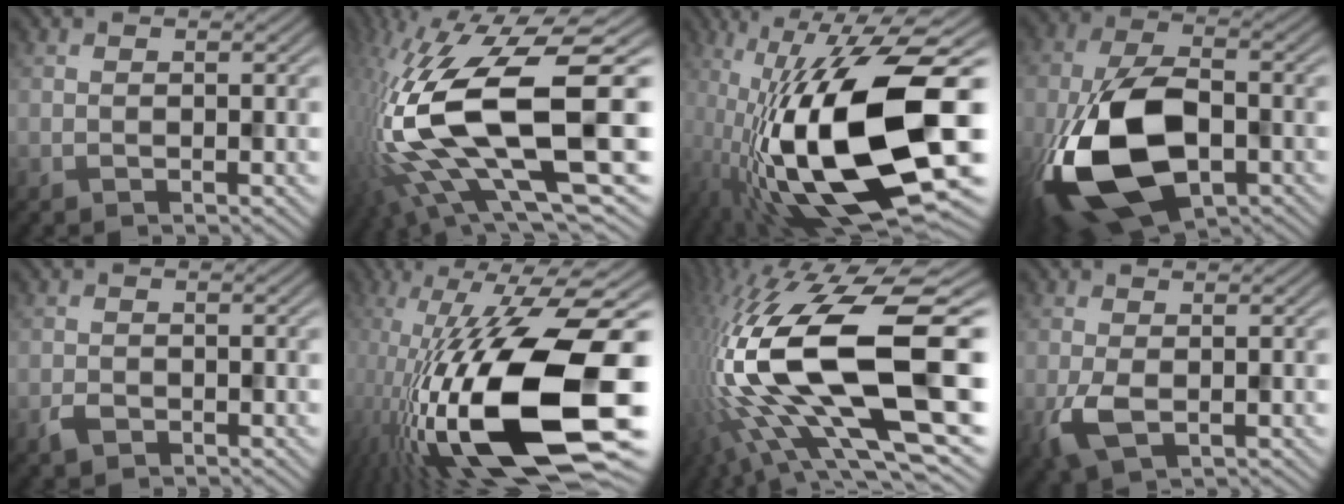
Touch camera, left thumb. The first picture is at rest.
{"total": 18.2, "force": [-1.4, 6.7, 16.8], "torque": [-0.351, -0.007, -0.017]}
{"total": 18.4, "force": [-4.5, 6.4, 16.6], "torque": [-0.314, -0.008, -0.074]}
{"total": 17.5, "force": [-5.2, 10.1, 13.4], "torque": [-0.304, -0.036, -0.090]}
{"total": 1.3, "force": [-1.0, 0.8, 0.3], "torque": [-0.006, -0.002, -0.018]}
{"total": 20.7, "force": [-5.6, 7.9, 18.3], "torque": [-0.338, -0.018, -0.092]}
{"total": 20.3, "force": [-1.2, 8.5, 18.4], "torque": [-0.382, -0.020, -0.017]}
{"total": 3.4, "force": [-0.8, 1.7, 2.9], "torque": [-0.073, -0.008, -0.014]}